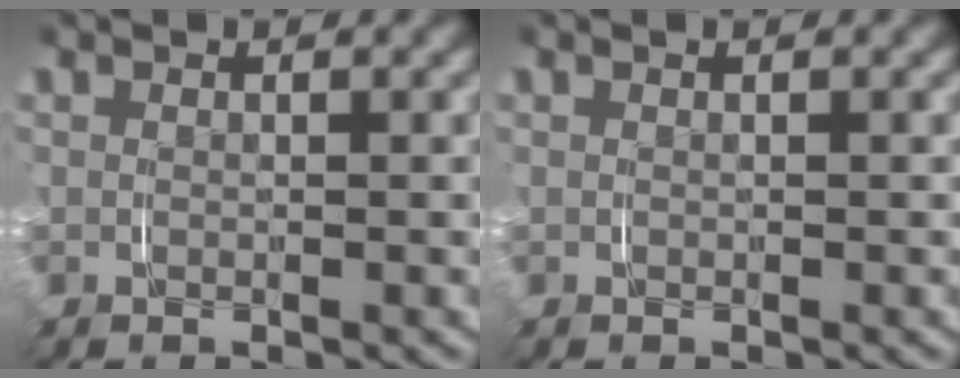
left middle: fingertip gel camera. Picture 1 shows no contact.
{"total": 0.0}